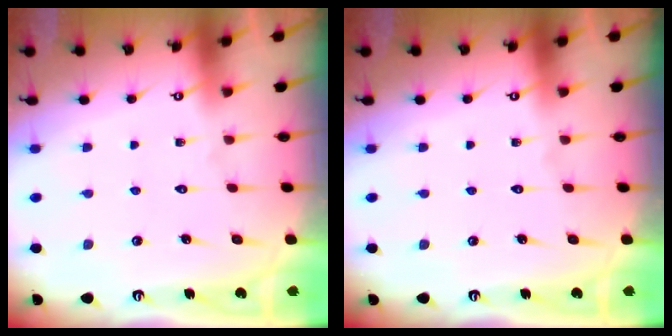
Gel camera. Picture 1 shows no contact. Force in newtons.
{"total": 0.0}